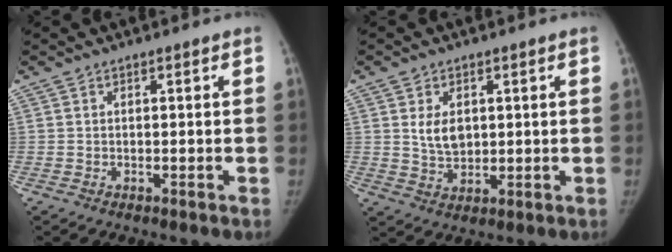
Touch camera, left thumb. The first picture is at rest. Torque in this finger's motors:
{"motor_torque": [0.03, 0.03, 0.47, -0.43, 0.11]}